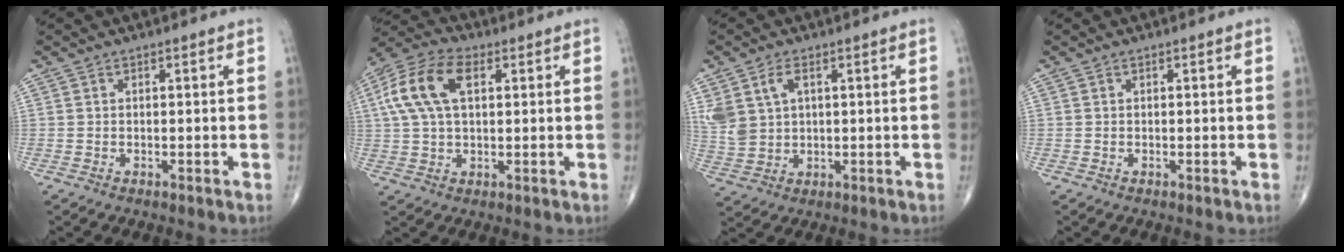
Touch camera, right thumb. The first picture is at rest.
{"total": 12.7, "force": [3.4, 7.0, 10.0], "torque": [-0.211, 0.022, 0.061]}
{"total": 7.5, "force": [2.7, 4.7, 5.1], "torque": [-0.111, -0.001, 0.065]}
{"total": 0.0}